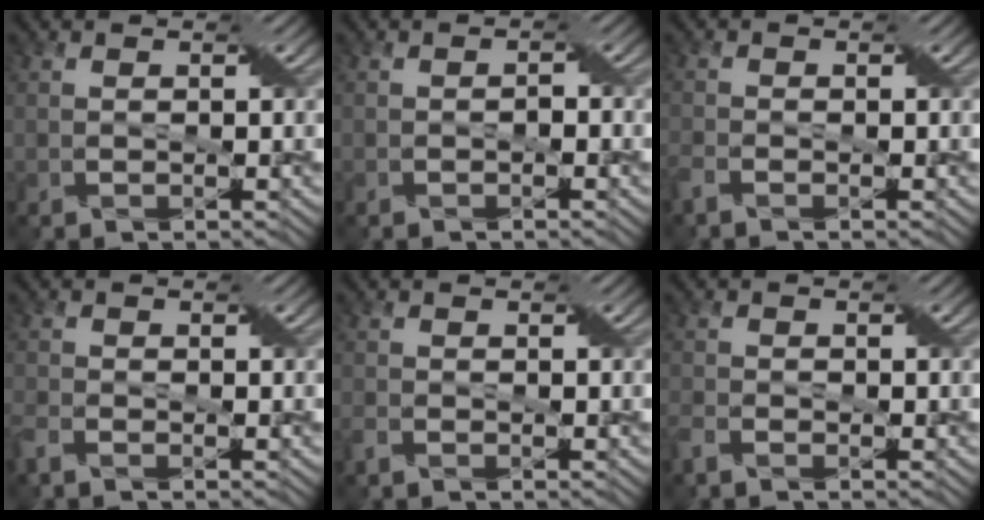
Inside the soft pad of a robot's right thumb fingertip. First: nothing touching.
{"total": 1.0, "force": [-0.6, 0.5, 0.6], "torque": [-0.013, 0.004, -0.011]}
{"total": 1.9, "force": [-1.4, 0.7, 1.0], "torque": [-0.031, -0.003, -0.034]}
{"total": 2.3, "force": [-1.7, 0.9, 1.3], "torque": [-0.037, -0.006, -0.044]}
{"total": 1.3, "force": [-1.0, 0.6, 0.7], "torque": [-0.021, 0.000, -0.023]}
{"total": 2.2, "force": [-1.6, 0.9, 1.1], "torque": [-0.031, -0.002, -0.038]}